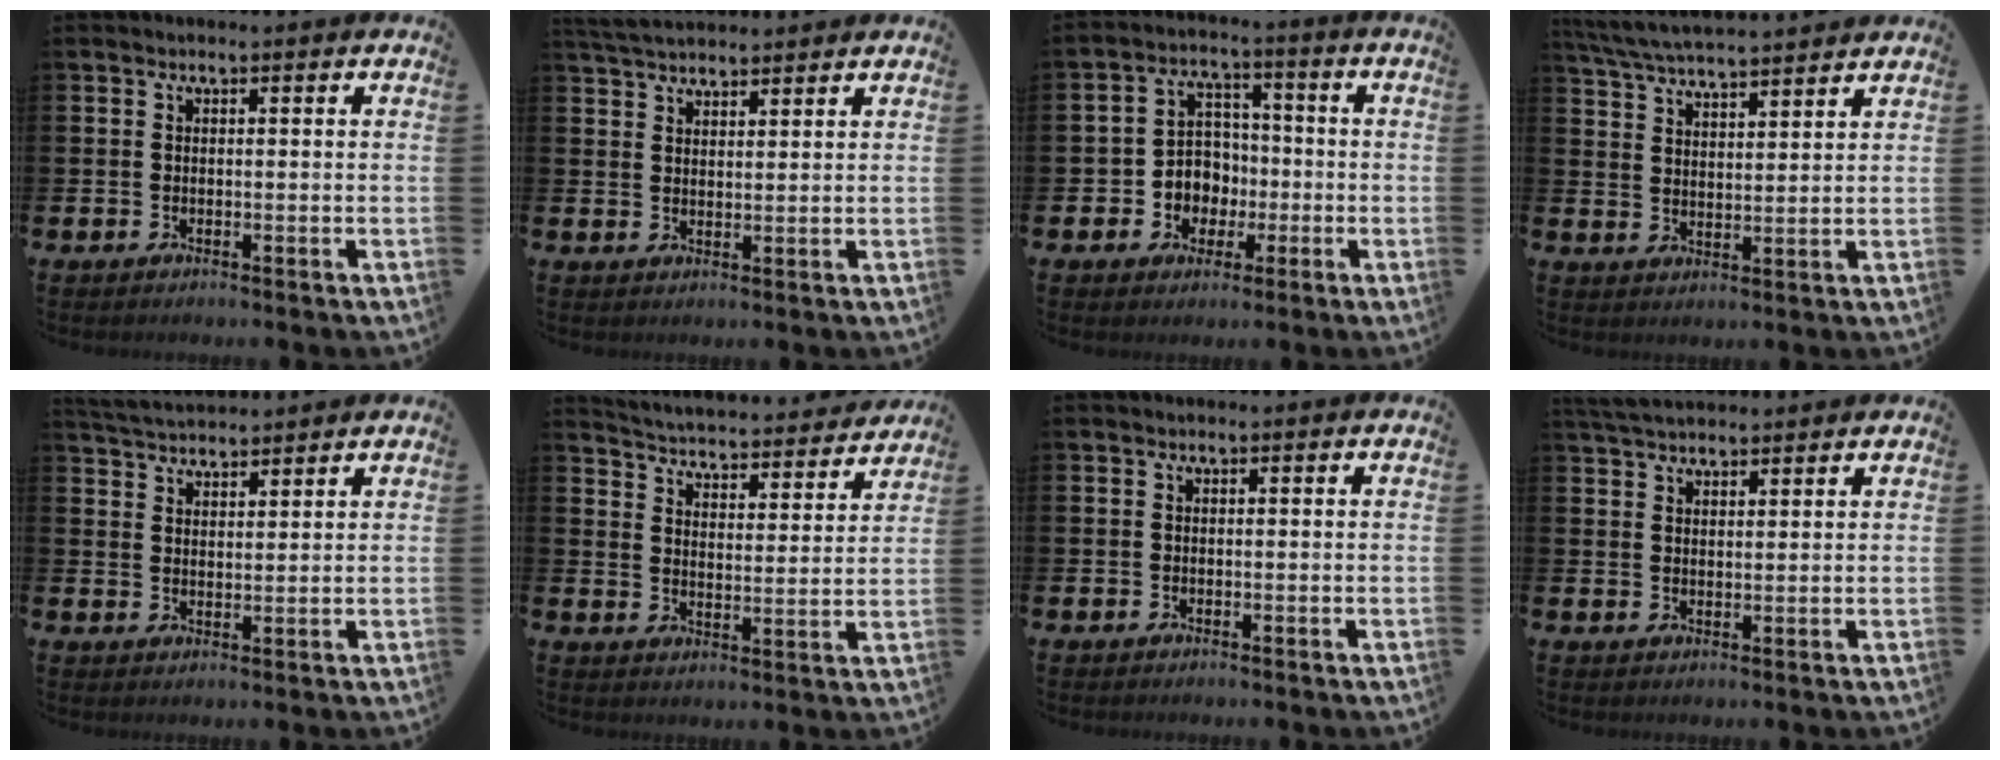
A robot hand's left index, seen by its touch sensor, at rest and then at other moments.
{"total": 4.0, "force": [3.9, 0.8, 0.6], "torque": [-0.021, -0.013, 0.073]}
{"total": 5.1, "force": [-0.8, 4.9, 1.2], "torque": [-0.036, 0.006, -0.022]}
{"total": 6.0, "force": [5.9, 0.2, 1.1], "torque": [-0.045, -0.031, 0.106]}
{"total": 4.0, "force": [4.0, 0.5, 0.2], "torque": [-0.020, -0.016, 0.073]}
{"total": 4.7, "force": [4.6, 0.5, 0.3], "torque": [-0.024, -0.048, 0.074]}
{"total": 0.0}
{"total": 3.9, "force": [3.8, 0.7, 0.7], "torque": [-0.022, -0.012, 0.070]}